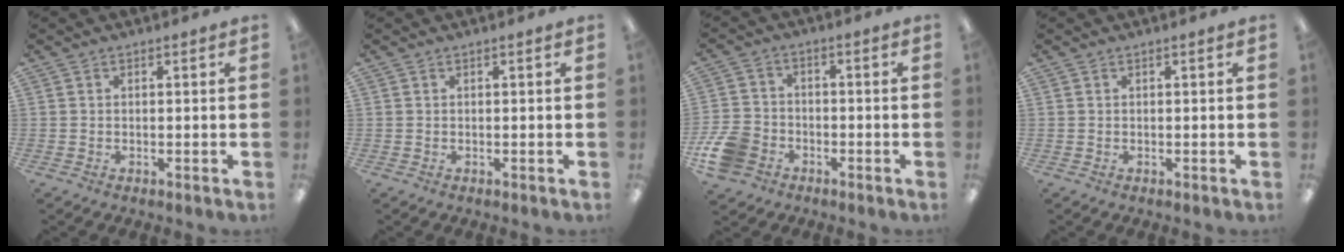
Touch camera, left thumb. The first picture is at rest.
{"total": 0.0}
{"total": 9.3, "force": [-4.8, 6.9, 4.1], "torque": [-0.094, 0.036, -0.087]}
{"total": 0.0}